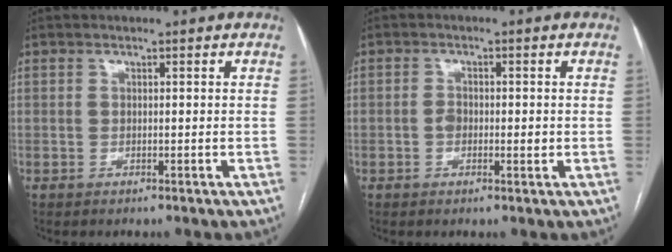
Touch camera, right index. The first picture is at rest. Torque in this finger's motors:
{"motor_torque": [0.61, 0.10, 0.26, 0.05]}